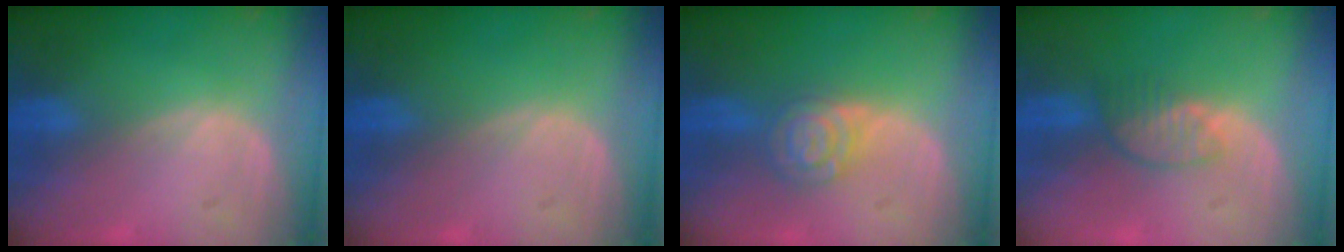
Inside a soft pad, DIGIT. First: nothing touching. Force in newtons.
{"total": 0.0}
{"total": 5.4, "press": 5.3, "slide": 0.4}
{"total": 3.7, "press": 3.4, "slide": 1.5}